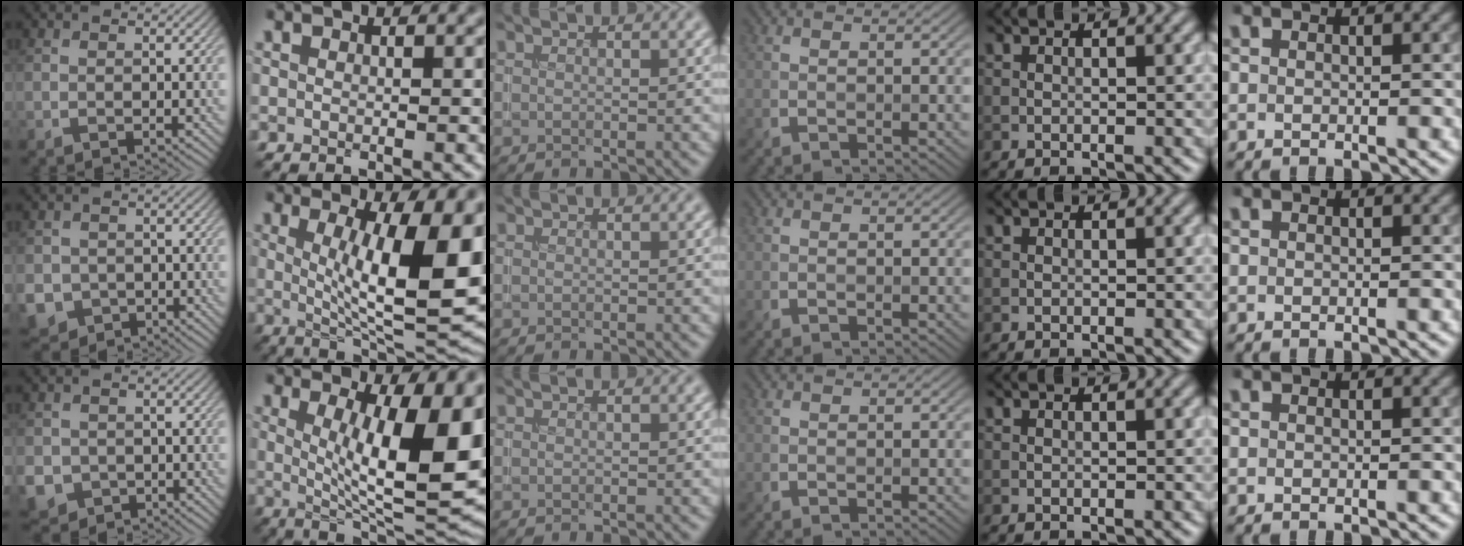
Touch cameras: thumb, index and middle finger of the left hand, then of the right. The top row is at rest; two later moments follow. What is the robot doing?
{"motion": "insert", "object": "coin"}